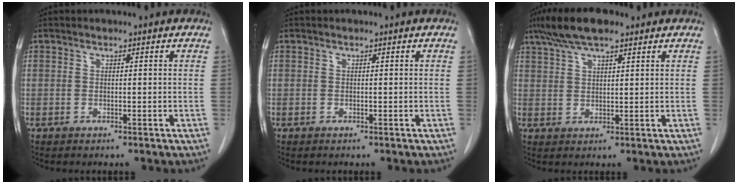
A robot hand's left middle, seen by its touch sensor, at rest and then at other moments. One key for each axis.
{"total": 0.0}
{"total": 8.2, "fx": 6.0, "fy": 1.9, "fz": 5.3, "tx": -0.105, "ty": 0.022, "tz": 0.106}